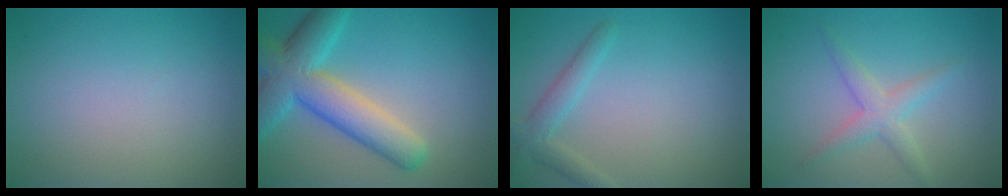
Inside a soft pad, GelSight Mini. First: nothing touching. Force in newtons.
{"total": 7.8, "press": 7.8, "slide": 0.3}
{"total": 2.3, "press": 2.3, "slide": 0.1}
{"total": 2.6, "press": 2.6, "slide": 0.2}